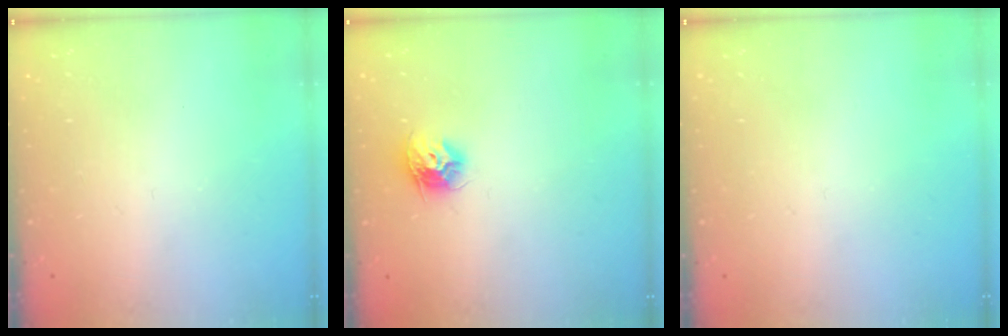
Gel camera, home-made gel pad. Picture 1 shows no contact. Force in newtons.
{"total": 8.9, "press": 8.9, "slide": 0.1}
{"total": 0.0}